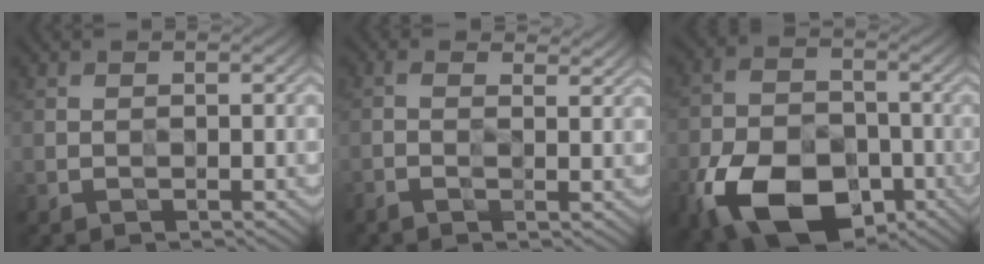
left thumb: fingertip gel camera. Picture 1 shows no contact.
{"total": 1.8, "force": [0.3, 0.5, 1.7], "torque": [-0.045, 0.001, -0.002]}
{"total": 14.3, "force": [-6.8, 8.8, 9.1], "torque": [-0.197, -0.042, -0.129]}